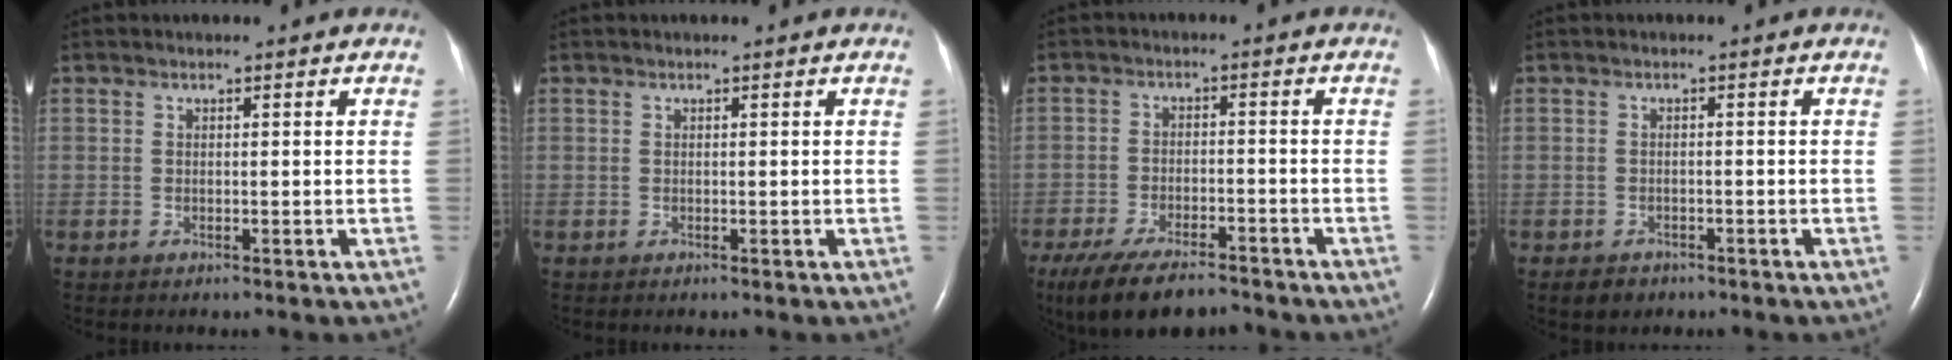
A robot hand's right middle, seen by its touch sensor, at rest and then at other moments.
{"total": 0.0}
{"total": 11.2, "force": [-9.1, 3.4, 5.6], "torque": [-0.101, -0.015, -0.149]}
{"total": 2.4, "force": [-1.7, 1.6, 0.7], "torque": [-0.015, 0.001, -0.020]}